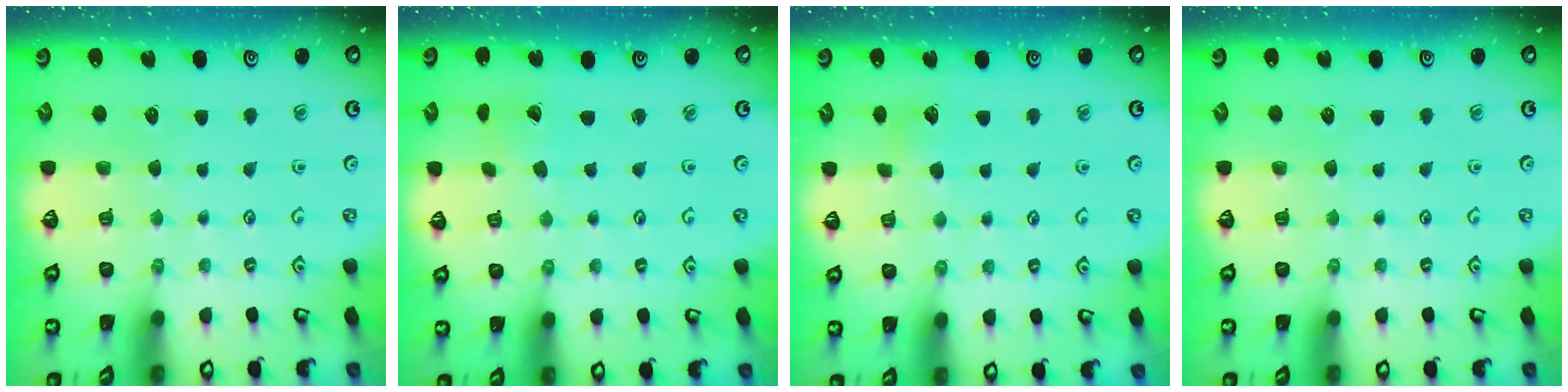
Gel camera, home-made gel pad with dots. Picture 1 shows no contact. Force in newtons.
{"total": 1.9, "press": 1.8, "slide": 0.3}
{"total": 4.2, "press": 4.1, "slide": 0.6}
{"total": 0.0}